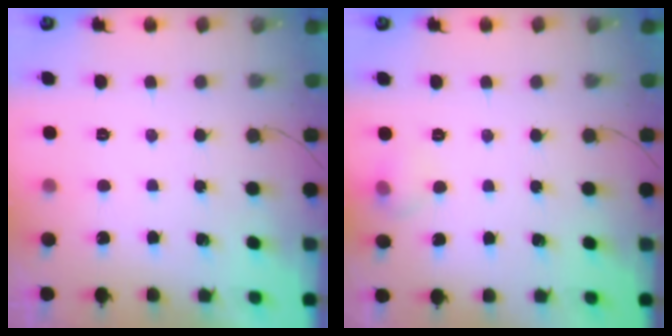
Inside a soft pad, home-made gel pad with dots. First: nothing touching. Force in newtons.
{"total": 8.1, "press": 5.3, "slide": 6.2}